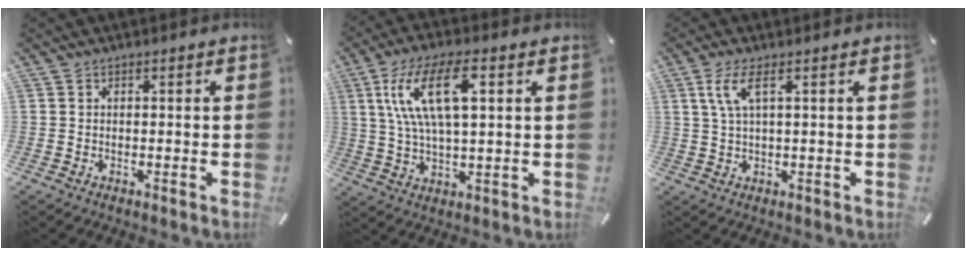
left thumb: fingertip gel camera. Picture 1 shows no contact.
{"total": 14.4, "force": [5.1, 5.3, 12.3], "torque": [-0.269, 0.003, 0.083]}
{"total": 5.8, "force": [2.2, 1.2, 5.2], "torque": [-0.107, 0.000, 0.036]}